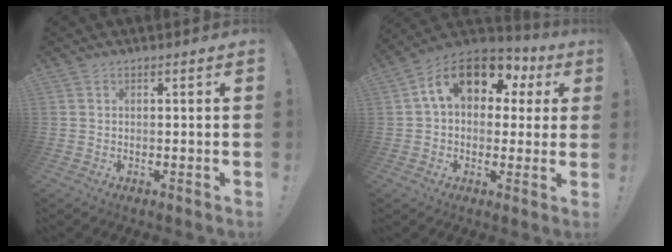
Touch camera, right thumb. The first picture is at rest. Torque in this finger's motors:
{"motor_torque": [2.09, 2.44, 1.26, 0.19, 0.12]}